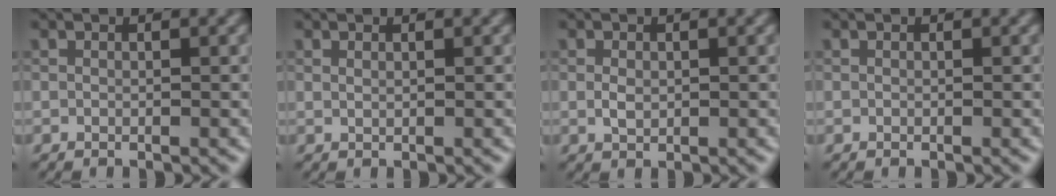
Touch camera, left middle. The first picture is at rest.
{"total": 0.5, "force": [0.4, 0.1, 0.3], "torque": [-0.006, -0.002, 0.007]}
{"total": 1.3, "force": [0.1, 0.9, 0.9], "torque": [-0.021, -0.001, 0.002]}
{"total": 0.0}